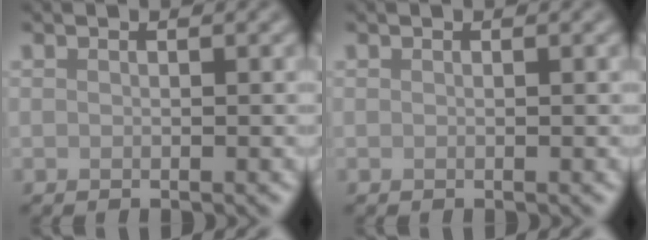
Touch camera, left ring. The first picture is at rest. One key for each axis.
{"total": 0.0}